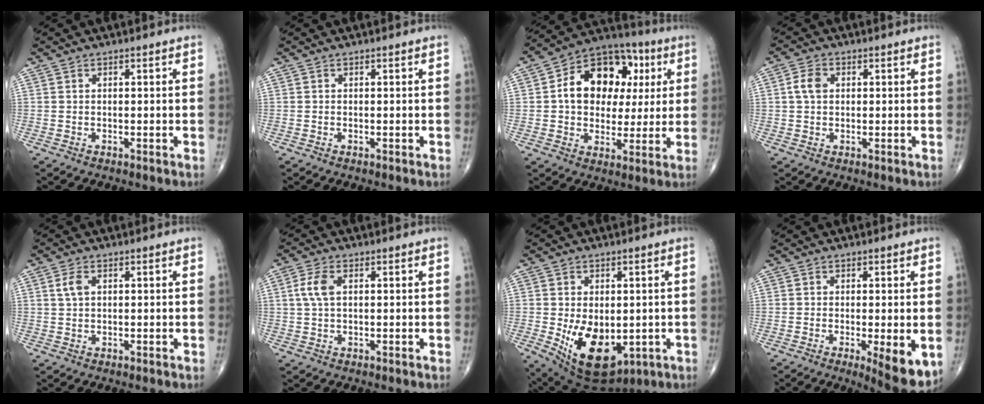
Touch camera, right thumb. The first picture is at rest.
{"total": 0.0}
{"total": 17.6, "force": [3.5, 12.5, 11.9], "torque": [-0.138, 0.018, 0.051]}
{"total": 3.6, "force": [0.6, 2.6, 2.4], "torque": [-0.047, 0.006, 0.008]}
{"total": 2.5, "force": [0.8, 1.4, 1.9], "torque": [-0.042, 0.006, 0.017]}
{"total": 4.2, "force": [0.9, 2.2, 3.5], "torque": [-0.087, 0.008, 0.016]}
{"total": 14.3, "force": [-2.7, 8.7, 11.1], "torque": [-0.168, -0.014, -0.015]}
{"total": 7.8, "force": [-2.1, 2.1, 7.2], "torque": [-0.100, -0.021, -0.029]}